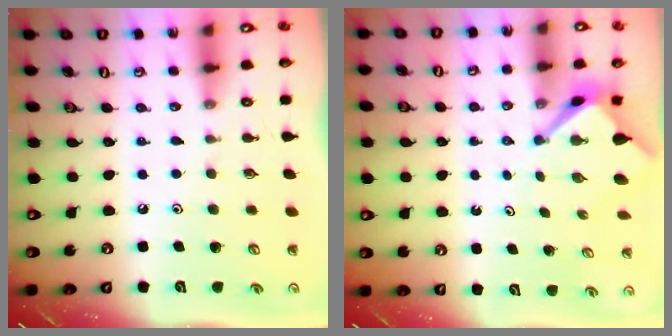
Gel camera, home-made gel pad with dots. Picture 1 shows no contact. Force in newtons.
{"total": 3.2, "press": 3.2, "slide": 0.3}